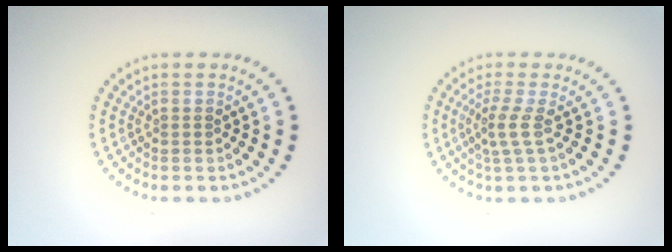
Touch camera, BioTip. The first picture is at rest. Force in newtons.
{"total": 2.0, "press": 1.3, "slide": 1.6}